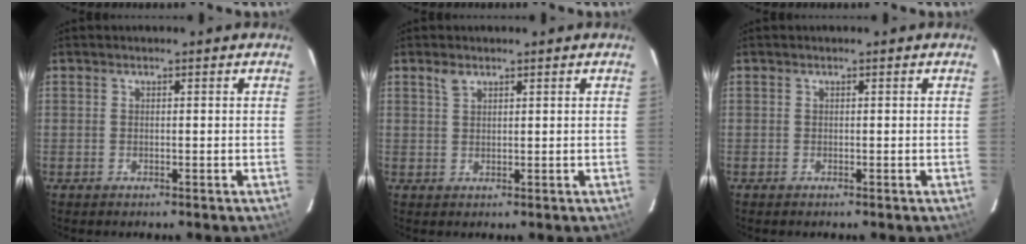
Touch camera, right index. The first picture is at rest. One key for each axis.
{"total": 1.8, "fx": 1.3, "fy": 0.9, "fz": 0.9, "tx": -0.018, "ty": 0.005, "tz": 0.026}
{"total": 0.0}